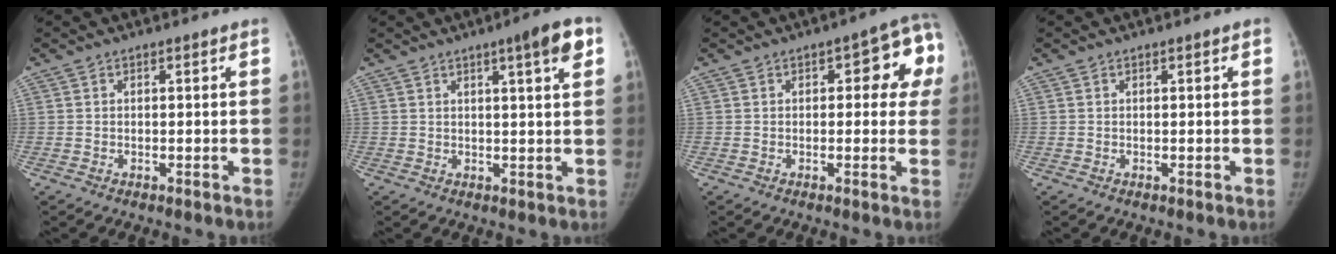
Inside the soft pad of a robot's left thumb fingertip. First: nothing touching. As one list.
[{"total": 6.2, "force": [3.0, 0.7, 5.4], "torque": [-0.070, -0.007, 0.039]}, {"total": 9.5, "force": [2.0, 4.4, 8.2], "torque": [-0.048, 0.016, 0.013]}, {"total": 0.0}]